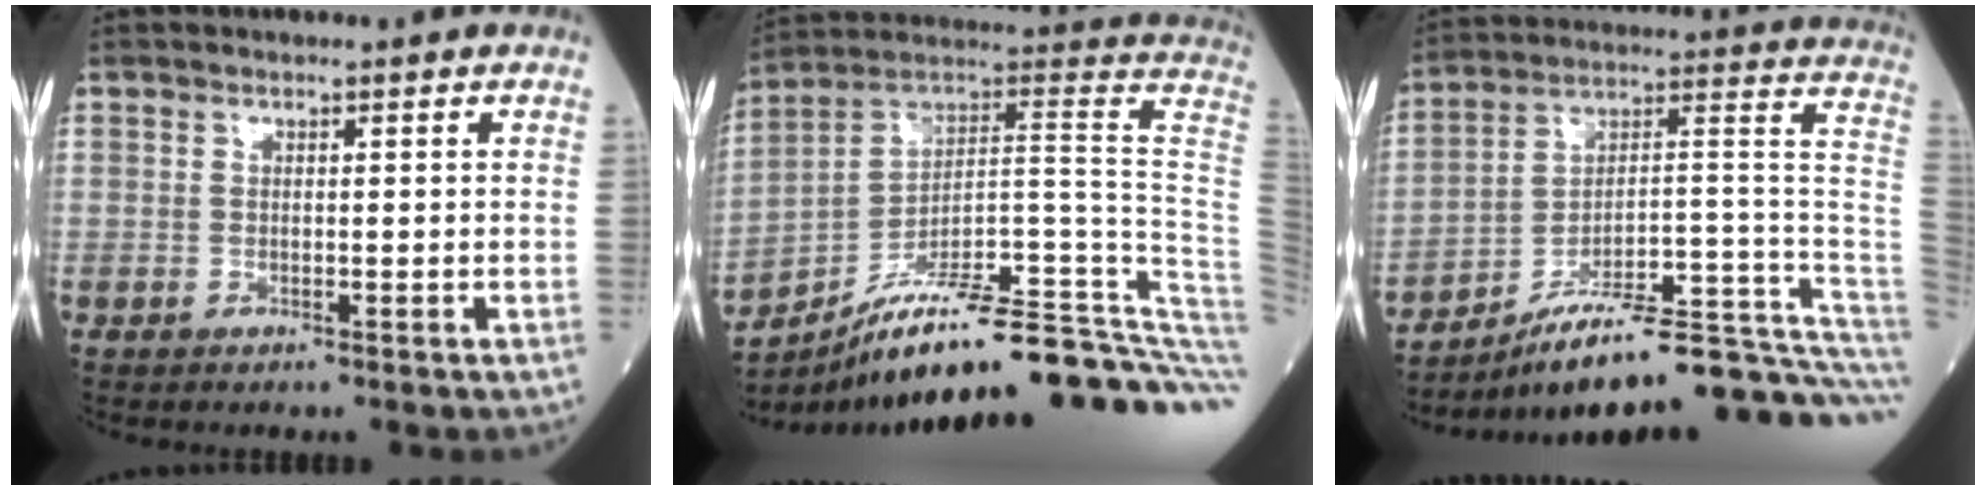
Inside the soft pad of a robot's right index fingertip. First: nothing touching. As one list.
[{"total": 33.3, "force": [-22.9, 3.5, 23.9], "torque": [-0.214, 0.017, -0.326]}, {"total": 27.0, "force": [-21.8, 1.3, 15.9], "torque": [-0.129, 0.035, -0.323]}]